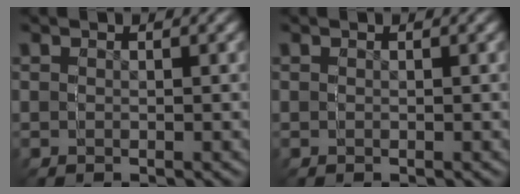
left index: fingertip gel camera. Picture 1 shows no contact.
{"total": 0.0}